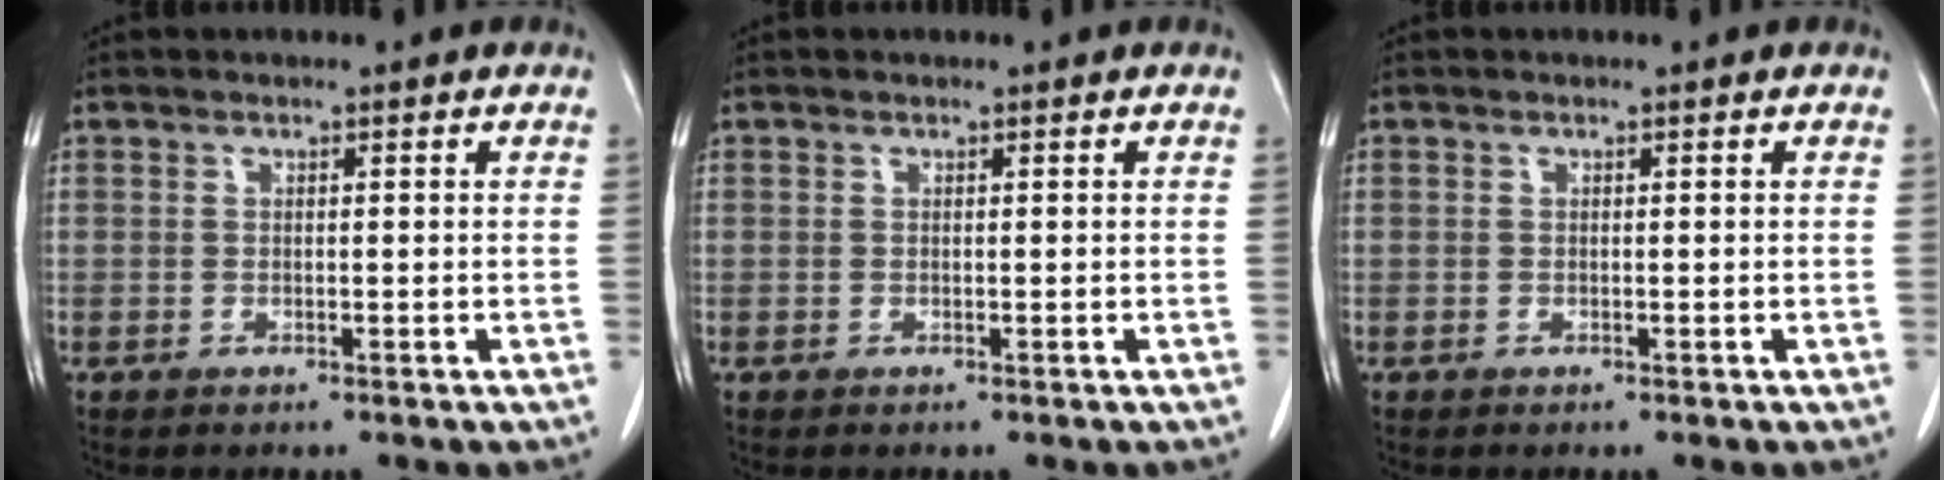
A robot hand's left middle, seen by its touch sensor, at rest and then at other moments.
{"total": 0.0}
{"total": 0.0}